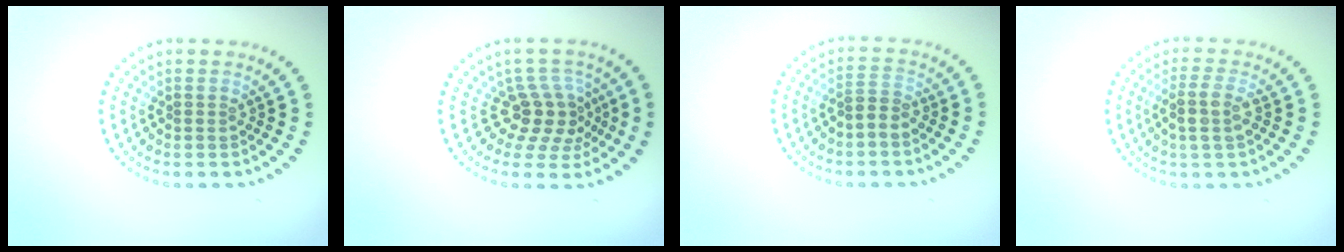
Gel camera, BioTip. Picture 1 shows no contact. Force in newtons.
{"total": 3.7, "press": 3.0, "slide": 2.2}
{"total": 1.9, "press": 1.8, "slide": 0.8}
{"total": 2.5, "press": 2.2, "slide": 1.0}